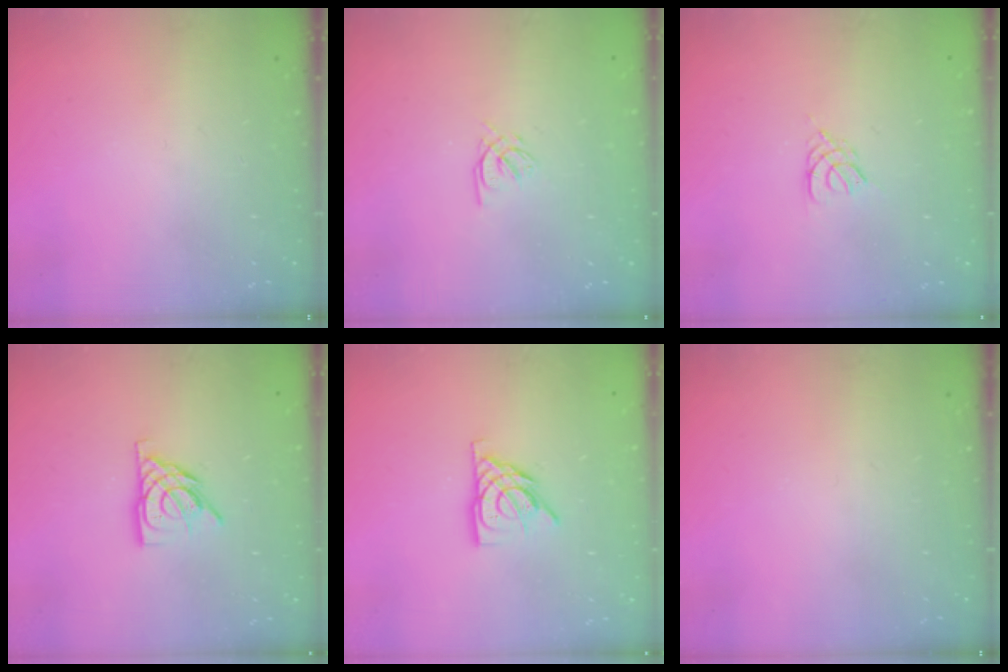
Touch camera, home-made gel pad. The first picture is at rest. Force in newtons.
{"total": 2.4, "press": 2.4, "slide": 0.3}
{"total": 2.6, "press": 2.5, "slide": 0.5}
{"total": 9.0, "press": 9.0, "slide": 0.6}
{"total": 9.0, "press": 9.0, "slide": 0.6}
{"total": 0.0}